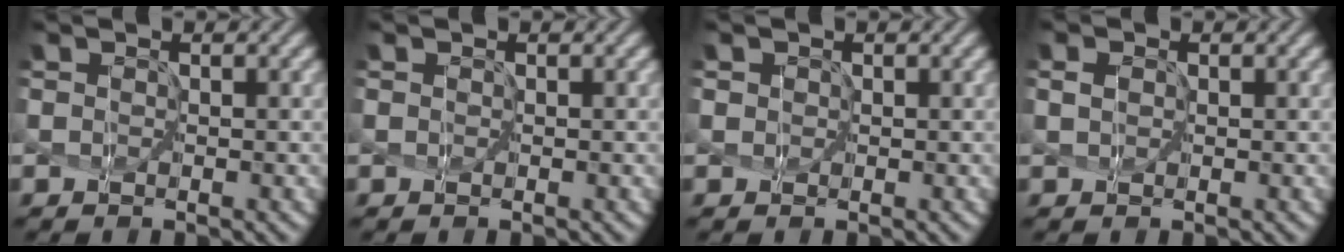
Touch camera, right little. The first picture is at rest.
{"total": 0.0}
{"total": 2.0, "force": [0.8, 1.6, 0.8], "torque": [-0.004, 0.021, -0.004]}
{"total": 0.6, "force": [0.0, 0.5, 0.3], "torque": [-0.014, 0.001, 0.009]}